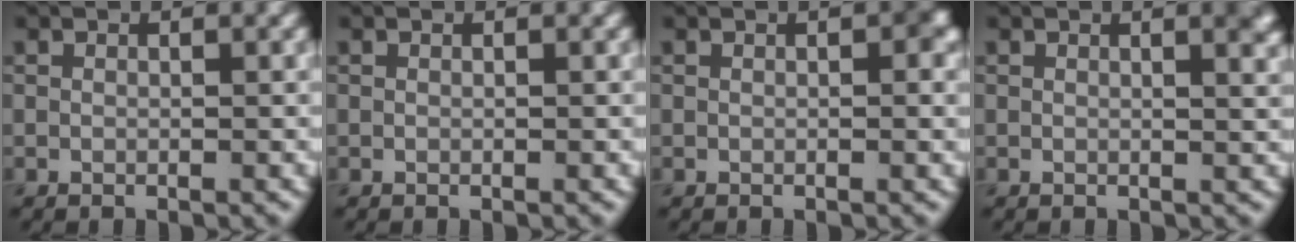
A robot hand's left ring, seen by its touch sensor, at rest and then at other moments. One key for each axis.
{"total": 0.0}
{"total": 1.6, "fx": 0.2, "fy": 0.6, "fz": 1.5, "tx": -0.014, "ty": 0.001, "tz": 0.005}
{"total": 2.5, "fx": 1.2, "fy": 1.0, "fz": 2.0, "tx": -0.008, "ty": 0.005, "tz": 0.013}